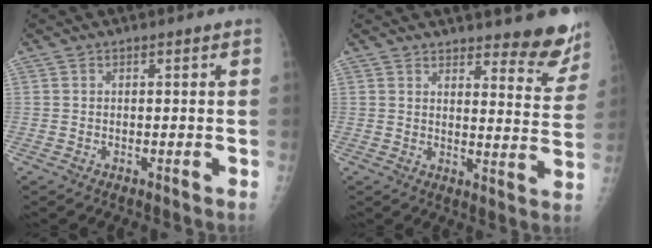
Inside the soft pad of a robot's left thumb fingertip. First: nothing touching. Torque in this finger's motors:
{"motor_torque": [0.17, 0.14, 0.03, -0.27, 0.04]}